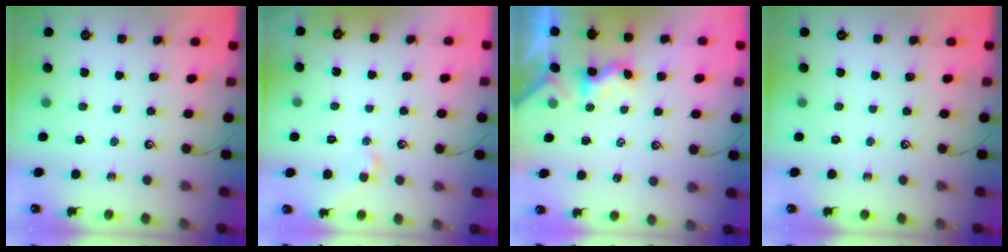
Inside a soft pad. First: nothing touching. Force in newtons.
{"total": 1.9, "press": 1.9, "slide": 0.5}
{"total": 1.7, "press": 1.7, "slide": 0.5}
{"total": 0.0}